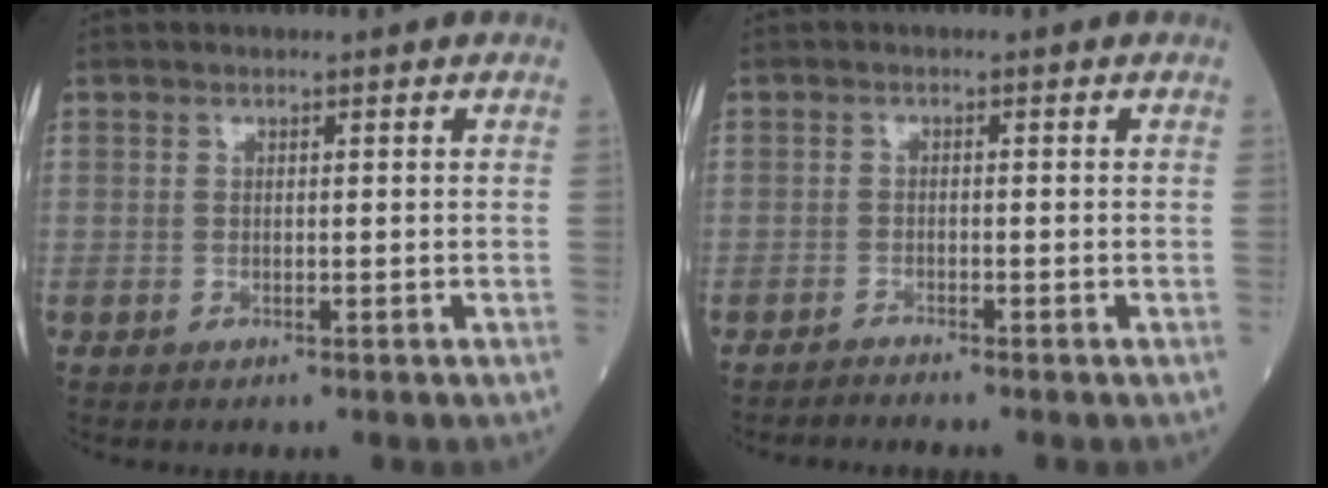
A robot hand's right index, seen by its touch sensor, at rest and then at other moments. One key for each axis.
{"total": 1.4, "fx": -1.3, "fy": -0.5, "fz": -0.2, "tx": 0.002, "ty": -0.003, "tz": -0.025}